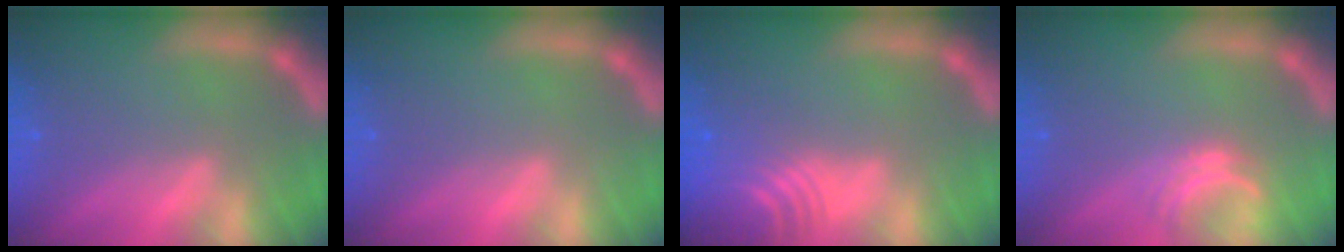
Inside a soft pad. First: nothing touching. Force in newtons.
{"total": 0.0}
{"total": 10.1}
{"total": 2.5}